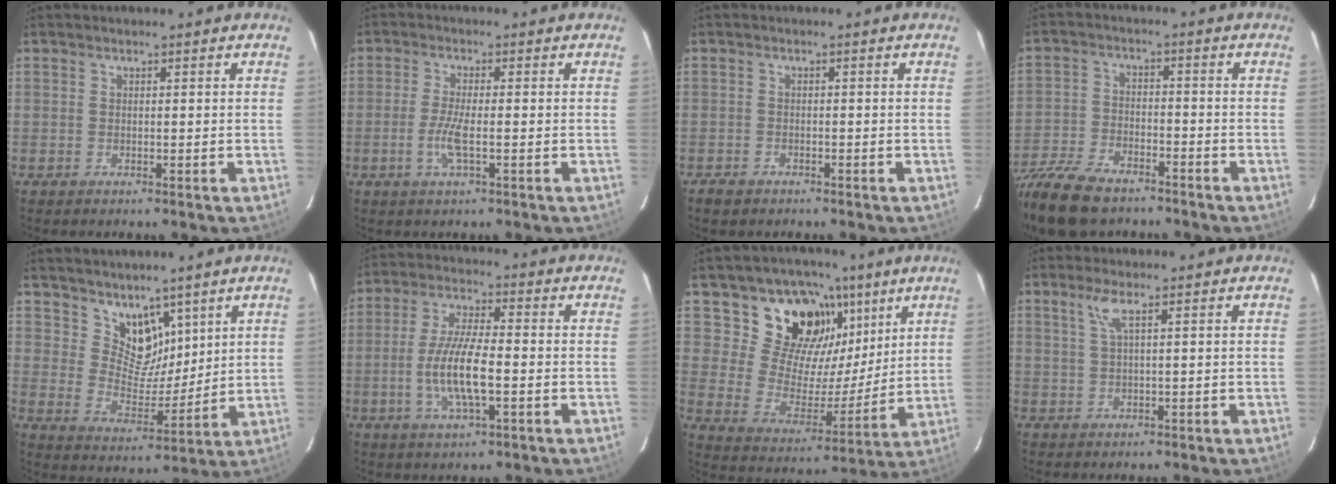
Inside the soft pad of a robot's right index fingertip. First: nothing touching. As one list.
[{"total": 4.8, "force": [-1.4, 0.7, 4.5], "torque": [-0.093, -0.004, -0.030]}, {"total": 2.7, "force": [-2.0, 1.5, 0.9], "torque": [-0.029, -0.002, -0.034]}, {"total": 16.4, "force": [-12.9, 6.8, 7.6], "torque": [-0.192, -0.019, -0.236]}, {"total": 8.8, "force": [6.2, 5.5, 3.1], "torque": [-0.043, -0.006, 0.121]}, {"total": 10.1, "force": [-2.3, 2.5, 9.5], "torque": [-0.190, -0.002, -0.046]}, {"total": 16.6, "force": [9.9, 11.6, 6.8], "torque": [-0.132, -0.001, 0.181]}, {"total": 2.6, "force": [1.2, -0.3, 2.3], "torque": [-0.047, -0.001, 0.027]}]